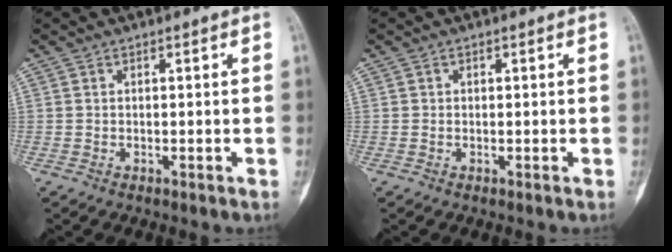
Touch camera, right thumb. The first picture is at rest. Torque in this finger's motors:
{"motor_torque": [0.17, 0.06, 0.02, 0.14, 0.04]}